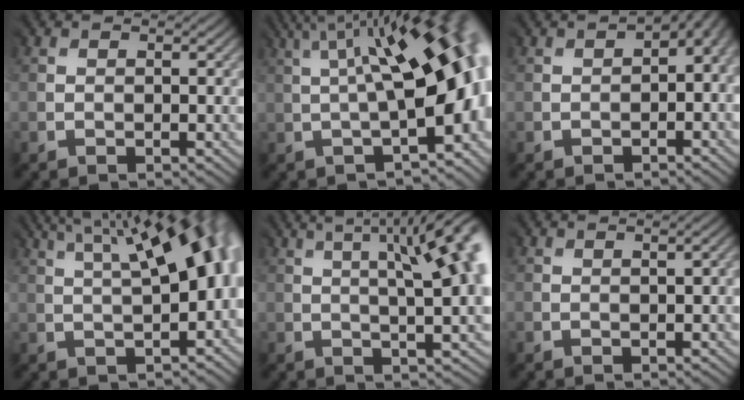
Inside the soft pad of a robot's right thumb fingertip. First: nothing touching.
{"total": 13.9, "force": [1.2, 4.4, 13.1], "torque": [-0.153, 0.022, 0.026]}
{"total": 4.0, "force": [-0.5, 2.6, 3.0], "torque": [-0.009, 0.012, -0.003]}
{"total": 11.6, "force": [2.9, 3.8, 10.5], "torque": [-0.127, 0.046, 0.032]}
{"total": 13.4, "force": [3.4, 3.7, 12.4], "torque": [-0.139, 0.055, 0.049]}
{"total": 0.8, "force": [0.1, -0.7, -0.3], "torque": [0.007, 0.000, 0.003]}